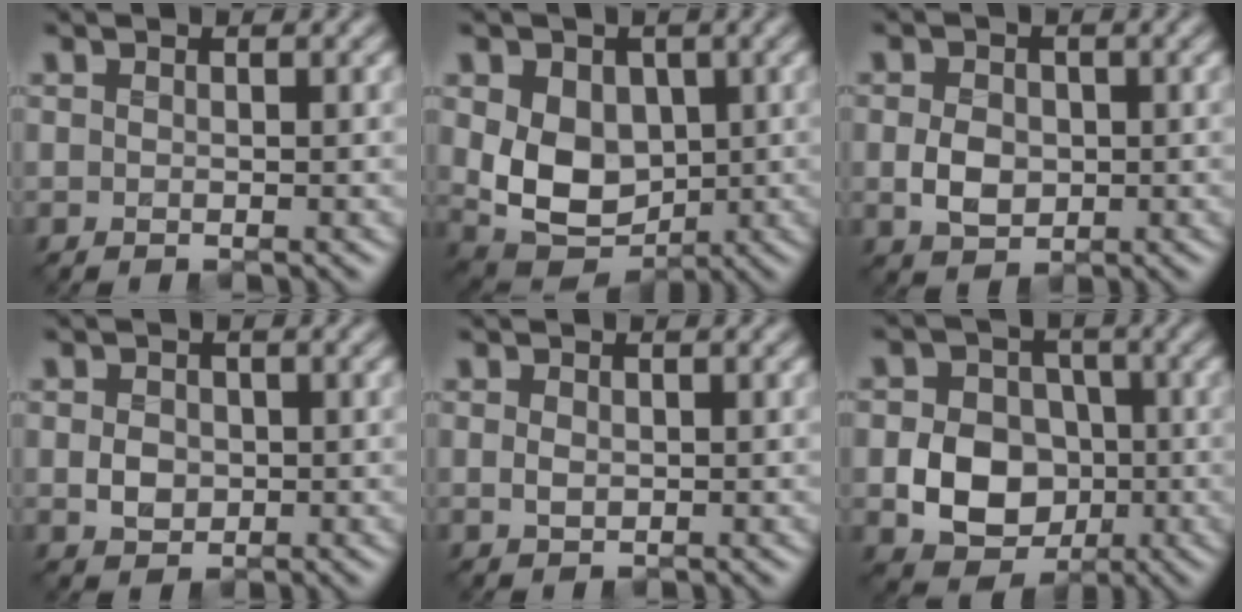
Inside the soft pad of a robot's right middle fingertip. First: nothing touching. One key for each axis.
{"total": 6.4, "fx": 0.3, "fy": 5.0, "fz": 4.0, "tx": -0.080, "ty": -0.012, "tz": 0.003}
{"total": 2.7, "fx": -0.5, "fy": 2.2, "fz": 1.6, "tx": -0.035, "ty": -0.003, "tz": -0.013}
{"total": 1.9, "fx": -0.3, "fy": 1.6, "fz": 0.8, "tx": -0.018, "ty": -0.004, "tz": -0.007}
{"total": 0.7, "fx": 0.0, "fy": 0.6, "fz": 0.4, "tx": -0.008, "ty": -0.001, "tz": 0.000}
{"total": 7.0, "fx": -1.4, "fy": 5.9, "fz": 3.4, "tx": -0.048, "ty": -0.005, "tz": -0.043}